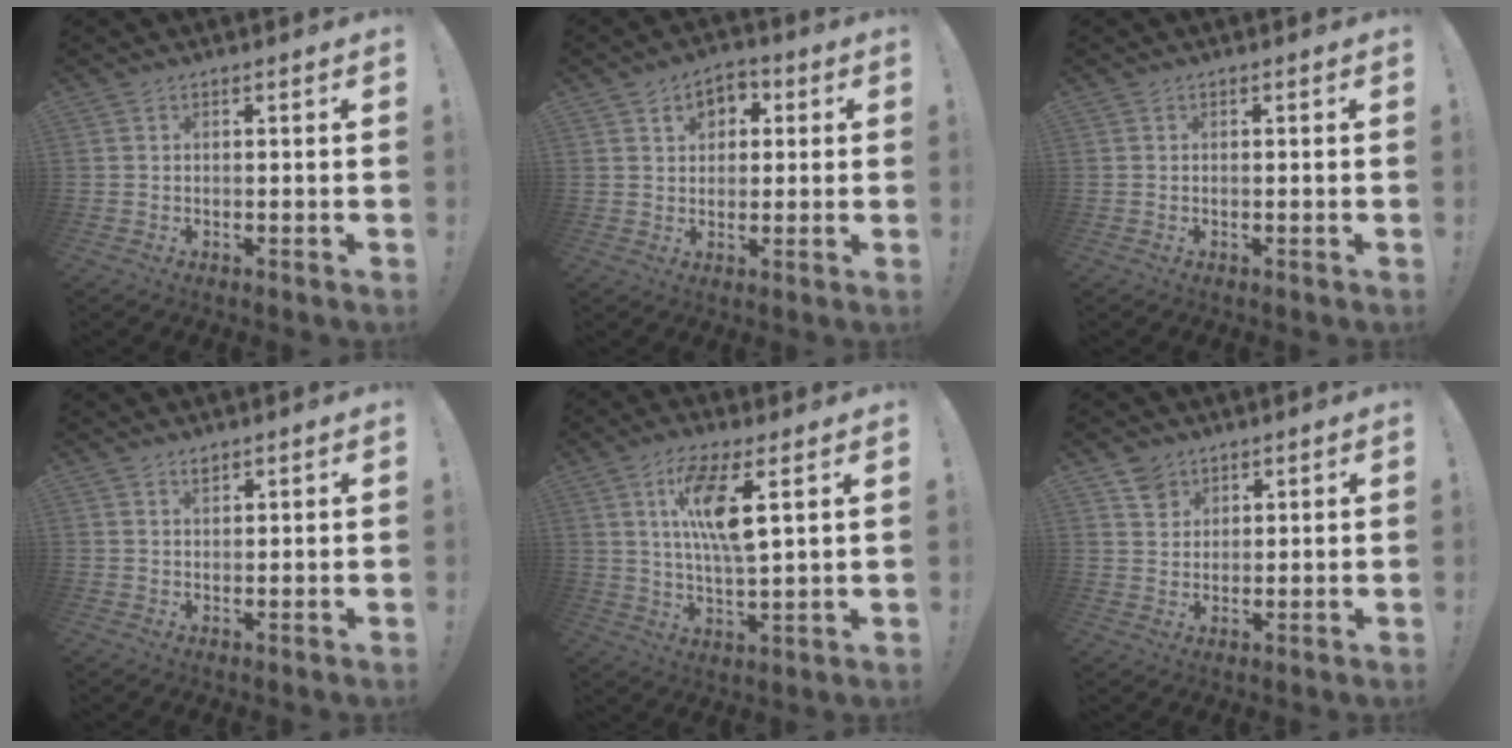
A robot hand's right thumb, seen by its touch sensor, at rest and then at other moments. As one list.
[{"total": 6.3, "force": [1.9, 5.1, 3.1], "torque": [-0.047, 0.004, 0.034]}, {"total": 0.0}, {"total": 1.6, "force": [1.4, 0.7, 0.4], "torque": [0.001, -0.008, 0.025]}, {"total": 12.3, "force": [4.6, 3.4, 10.8], "torque": [-0.200, -0.012, 0.076]}, {"total": 5.2, "force": [3.3, 3.9, 1.2], "torque": [-0.014, -0.013, 0.063]}]